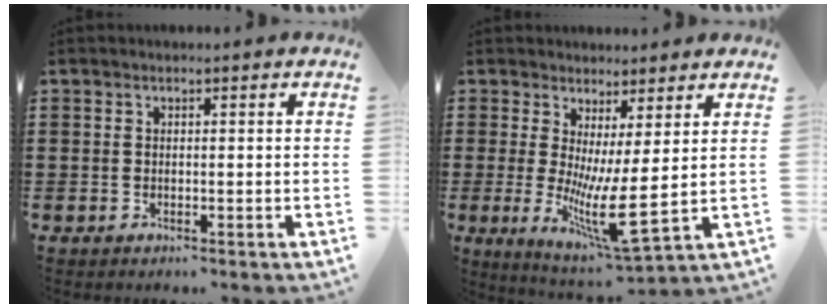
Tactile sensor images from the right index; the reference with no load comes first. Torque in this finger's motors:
{"motor_torque": [1.40, 0.26, 0.51, 0.21]}